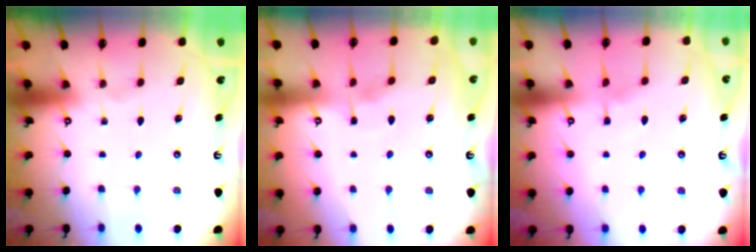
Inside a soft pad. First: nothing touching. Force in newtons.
{"total": 2.7, "press": 2.6, "slide": 0.4}
{"total": 3.5, "press": 3.5, "slide": 0.5}